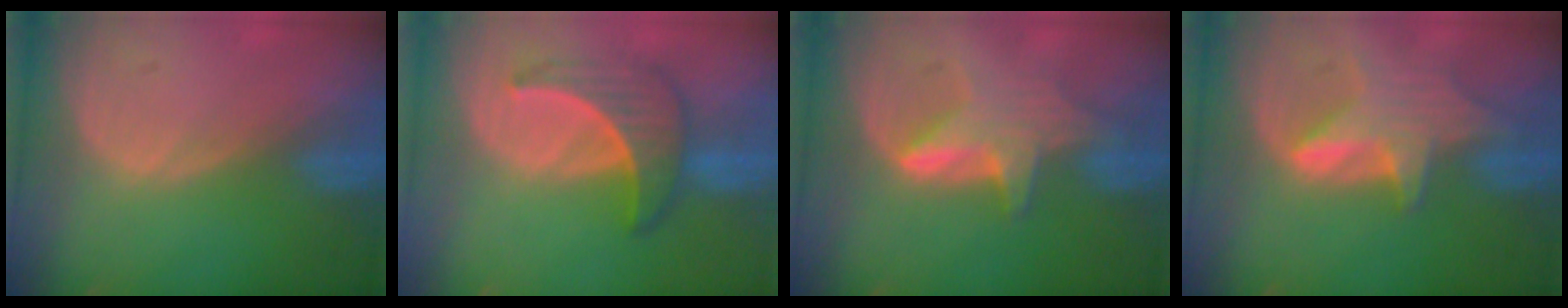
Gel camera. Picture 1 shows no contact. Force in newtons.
{"total": 6.6, "press": 6.3, "slide": 2.2}
{"total": 6.0, "press": 5.9, "slide": 0.9}
{"total": 6.3, "press": 6.2, "slide": 0.8}